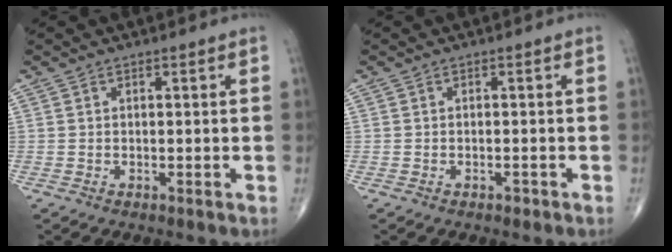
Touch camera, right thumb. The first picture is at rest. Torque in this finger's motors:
{"motor_torque": [0.68, -0.35, 0.04, -0.17, 0.01]}